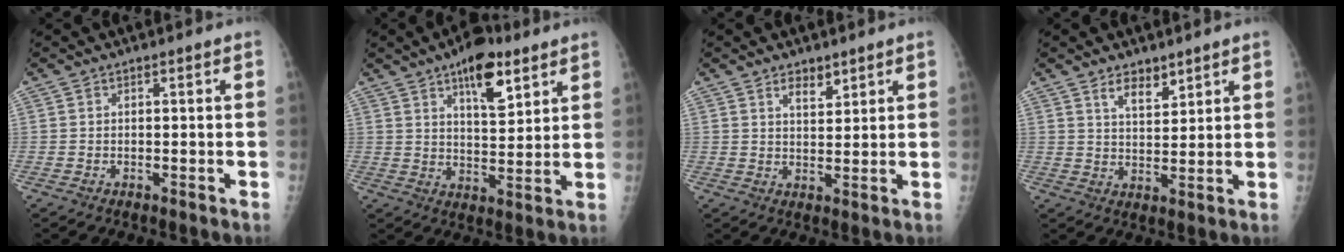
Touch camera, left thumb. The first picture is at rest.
{"total": 11.1, "force": [6.3, 4.6, 7.9], "torque": [-0.095, -0.034, 0.099]}
{"total": 3.5, "force": [2.5, 1.7, 1.8], "torque": [-0.011, -0.019, 0.044]}
{"total": 4.8, "force": [3.4, 2.2, 2.5], "torque": [-0.021, -0.029, 0.063]}